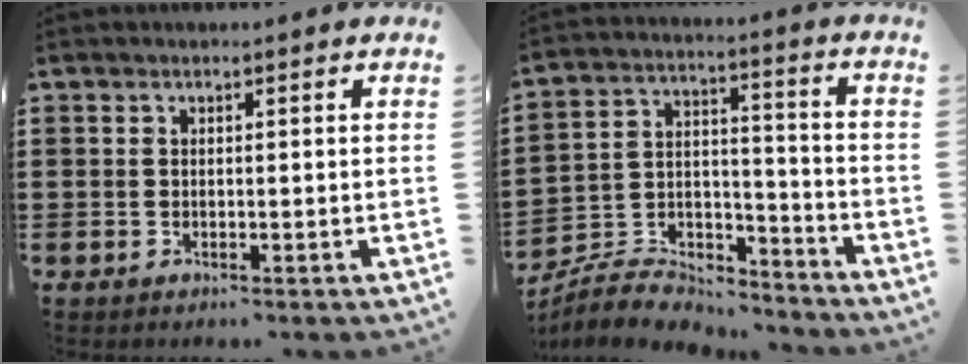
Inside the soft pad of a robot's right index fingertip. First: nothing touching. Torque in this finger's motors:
{"motor_torque": [-1.60, -0.54, -0.70, -0.21]}